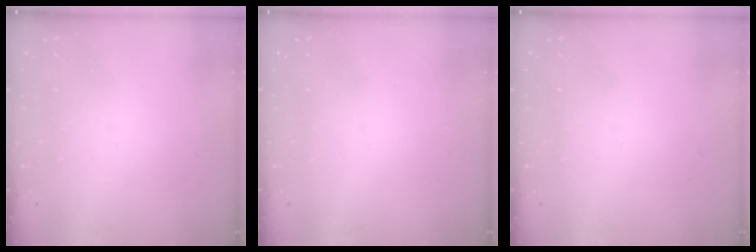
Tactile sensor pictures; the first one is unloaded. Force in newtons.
{"total": 1.0, "press": 0.9, "slide": 0.3}
{"total": 0.0}